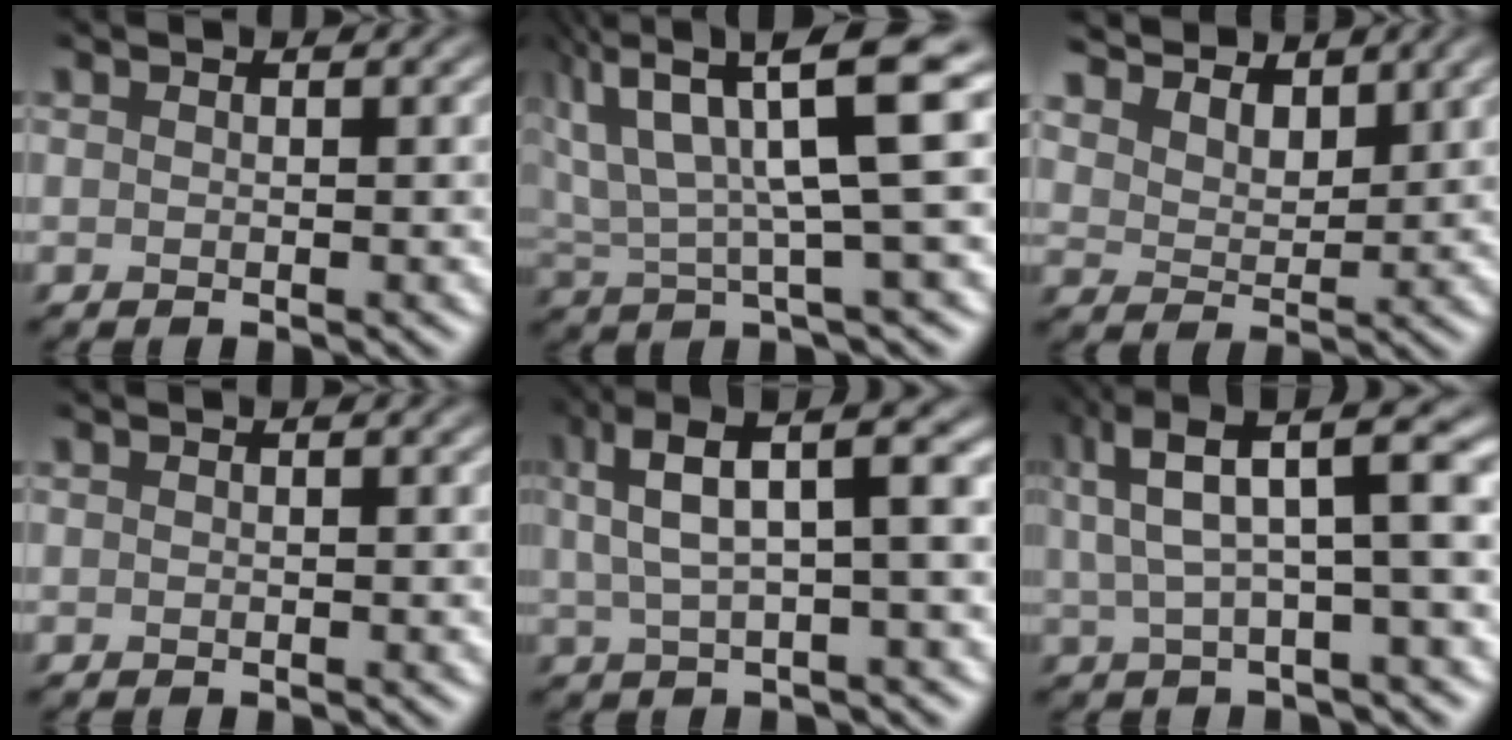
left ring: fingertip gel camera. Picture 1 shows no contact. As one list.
[{"total": 10.0, "force": [3.8, 2.1, 9.0], "torque": [-0.166, 0.024, 0.068]}, {"total": 4.5, "force": [3.8, 2.0, 1.4], "torque": [-0.043, -0.013, 0.068]}, {"total": 0.0}, {"total": 8.1, "force": [2.2, 2.6, 7.3], "torque": [-0.115, 0.031, 0.033]}, {"total": 8.8, "force": [2.8, 2.4, 8.0], "torque": [-0.130, 0.036, 0.046]}]